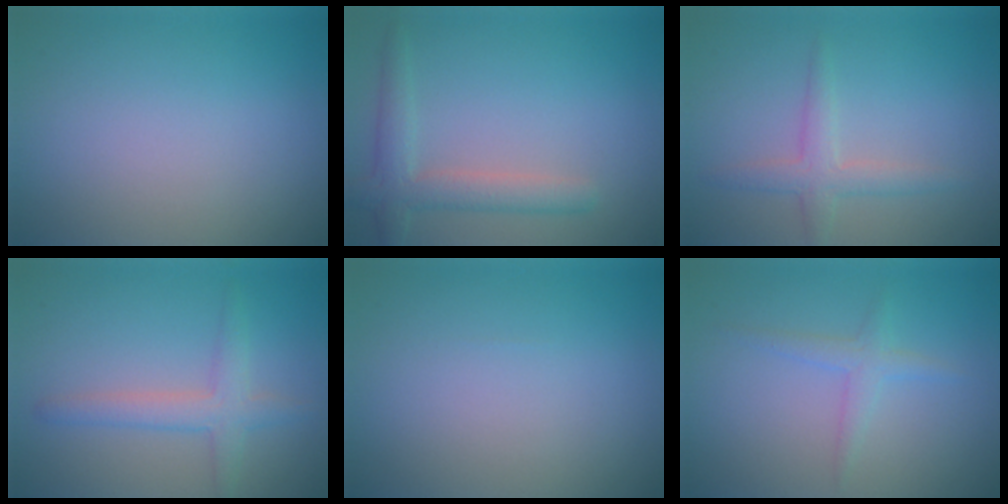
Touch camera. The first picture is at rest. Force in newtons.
{"total": 3.3, "press": 3.3, "slide": 0.3}
{"total": 2.3, "press": 2.3, "slide": 0.0}
{"total": 2.9, "press": 2.9, "slide": 0.2}
{"total": 0.0}
{"total": 1.7, "press": 1.7, "slide": 0.0}